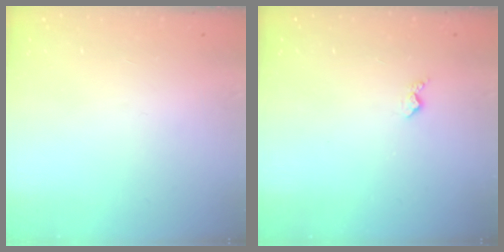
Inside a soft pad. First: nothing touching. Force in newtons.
{"total": 3.0, "press": 3.0, "slide": 0.5}